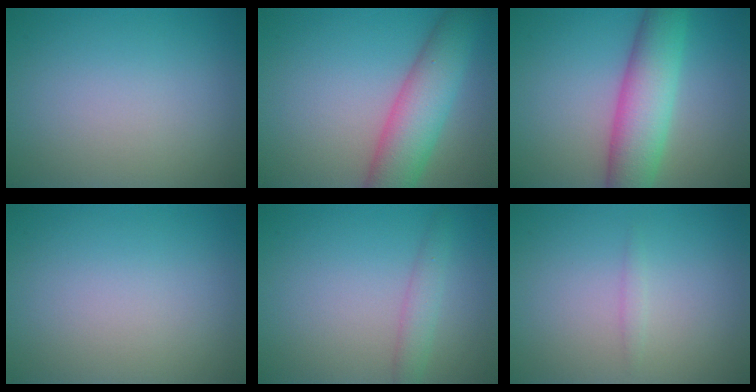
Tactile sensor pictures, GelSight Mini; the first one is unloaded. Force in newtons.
{"total": 6.8, "press": 6.8, "slide": 0.3}
{"total": 7.2, "press": 7.2, "slide": 0.1}
{"total": 0.0}
{"total": 1.8, "press": 1.8, "slide": 0.0}
{"total": 0.7, "press": 0.7, "slide": 0.1}